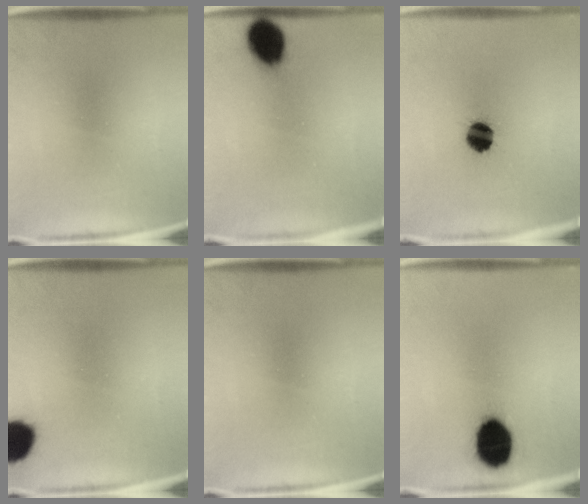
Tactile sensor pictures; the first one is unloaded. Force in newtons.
{"total": 9.3}
{"total": 8.2}
{"total": 9.4}
{"total": 0.0}
{"total": 13.5}